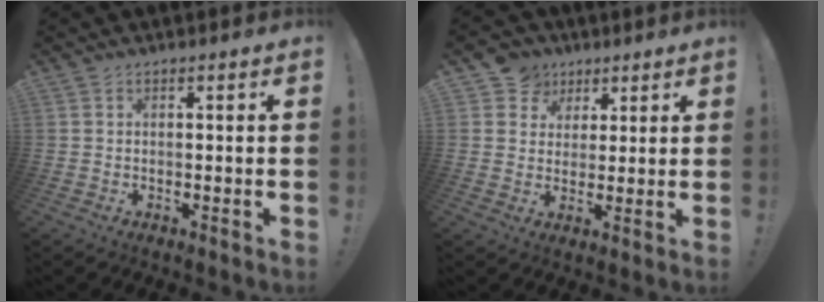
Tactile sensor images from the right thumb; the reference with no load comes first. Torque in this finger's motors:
{"motor_torque": [0.24, 0.76, 0.34, -0.05, 0.00]}